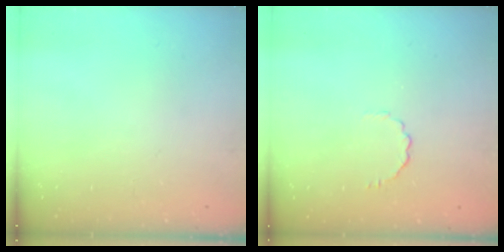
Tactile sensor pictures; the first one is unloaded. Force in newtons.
{"total": 3.4, "press": 3.2, "slide": 1.2}